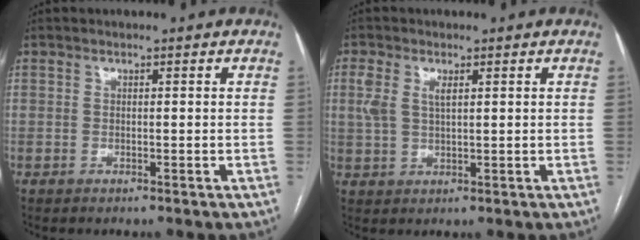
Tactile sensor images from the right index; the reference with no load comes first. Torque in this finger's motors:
{"motor_torque": [0.26, 0.12, 0.12, 0.04]}